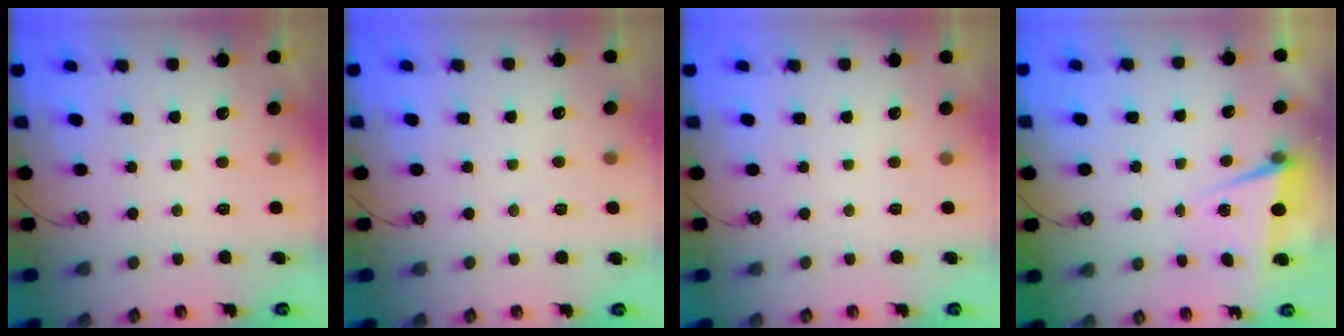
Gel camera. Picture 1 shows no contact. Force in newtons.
{"total": 5.1, "press": 2.6, "slide": 4.4}
{"total": 0.0}
{"total": 2.0, "press": 1.7, "slide": 1.0}